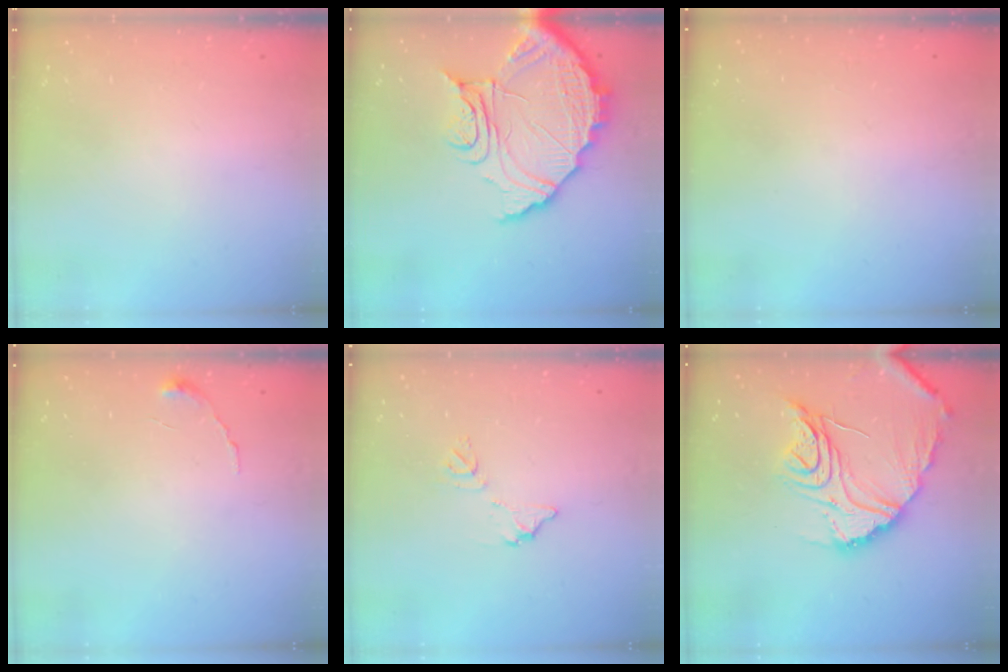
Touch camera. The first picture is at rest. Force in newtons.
{"total": 17.0, "press": 17.0, "slide": 1.7}
{"total": 3.9, "press": 3.9, "slide": 0.1}
{"total": 6.3, "press": 6.3, "slide": 0.3}
{"total": 6.7, "press": 6.7, "slide": 0.5}
{"total": 18.0, "press": 18.0, "slide": 1.3}